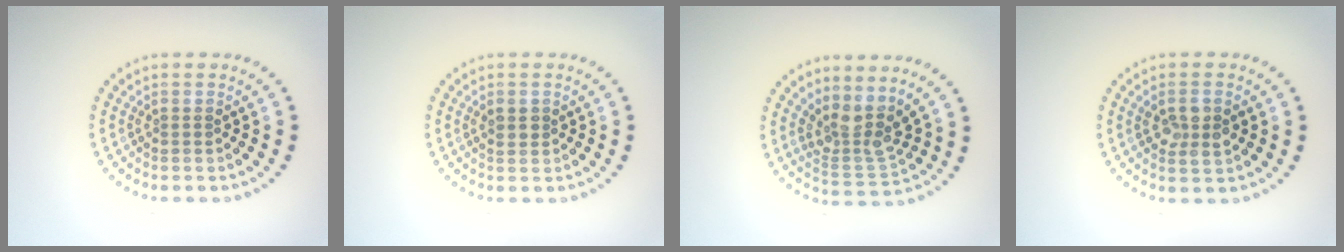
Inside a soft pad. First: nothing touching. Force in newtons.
{"total": 1.2, "press": 1.2, "slide": 0.3}
{"total": 3.7, "press": 2.8, "slide": 2.4}
{"total": 2.5, "press": 2.4, "slide": 0.4}